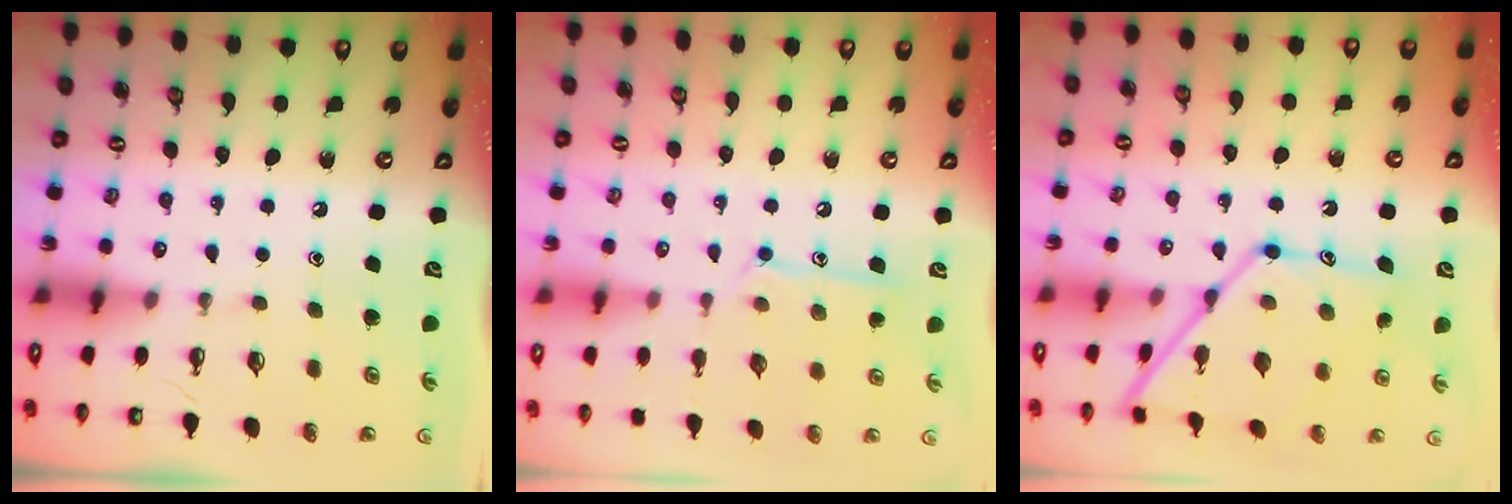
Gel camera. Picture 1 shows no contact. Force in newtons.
{"total": 11.2, "press": 11.2, "slide": 0.6}
{"total": 15.6, "press": 15.5, "slide": 1.3}